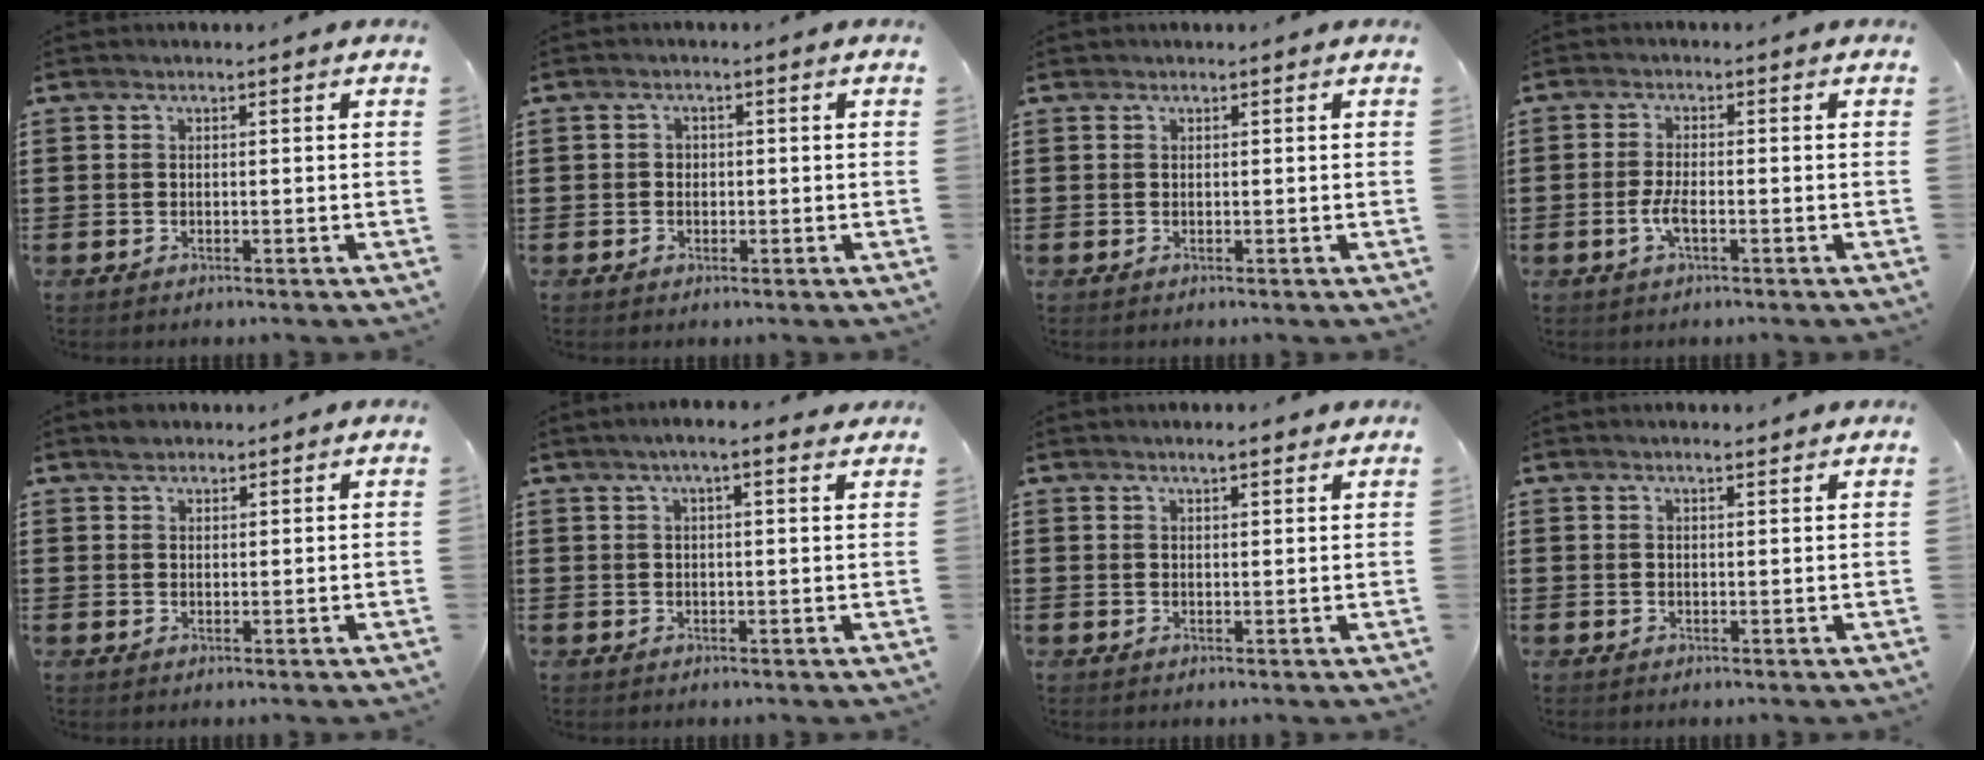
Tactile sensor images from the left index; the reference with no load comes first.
{"total": 1.4, "force": [-0.2, 1.4, 0.5], "torque": [-0.013, 0.005, -0.006]}
{"total": 0.0}
{"total": 3.1, "force": [-1.1, 0.8, 2.8], "torque": [-0.070, -0.006, -0.026]}
{"total": 2.0, "force": [1.8, 0.8, 0.2], "torque": [-0.007, 0.003, 0.035]}
{"total": 3.4, "force": [2.3, 0.2, 2.5], "torque": [-0.052, 0.004, 0.040]}
{"total": 2.0, "force": [1.5, 0.1, 1.3], "torque": [-0.026, 0.001, 0.027]}
{"total": 1.5, "force": [1.4, 0.0, 0.7], "torque": [-0.014, 0.000, 0.026]}